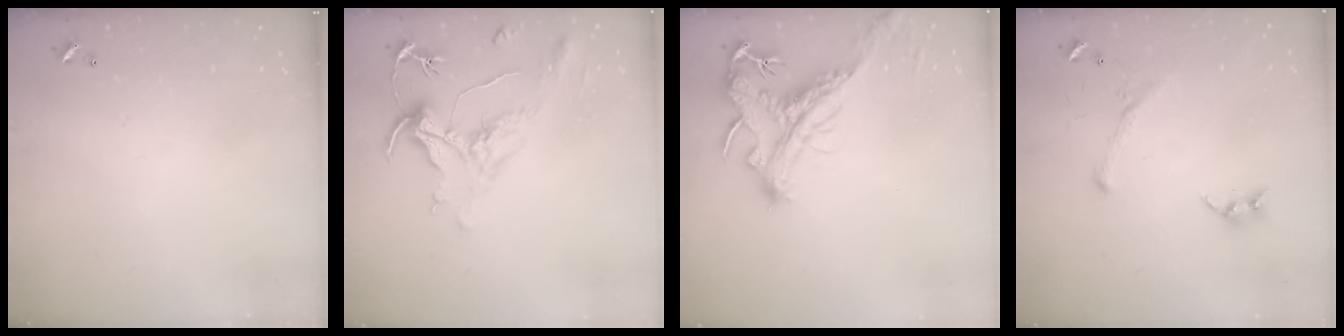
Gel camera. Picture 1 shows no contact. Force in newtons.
{"total": 2.2, "press": 1.7, "slide": 1.3}
{"total": 2.0, "press": 1.5, "slide": 1.3}
{"total": 2.8, "press": 2.6, "slide": 1.0}